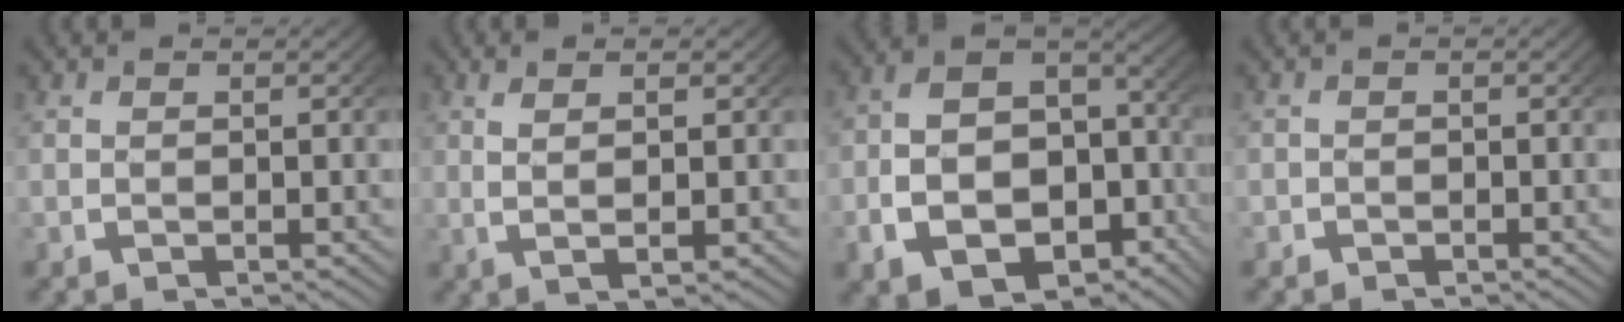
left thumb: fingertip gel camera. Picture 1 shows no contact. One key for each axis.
{"total": 2.6, "fx": 0.7, "fy": 0.4, "fz": 2.5, "tx": -0.049, "ty": -0.002, "tz": 0.020}
{"total": 12.8, "fx": -3.1, "fy": 9.2, "fz": 8.3, "tx": -0.162, "ty": -0.038, "tz": -0.034}
{"total": 0.9, "fx": -0.6, "fy": 0.7, "fz": -0.1, "tx": 0.005, "ty": -0.005, "tz": -0.014}